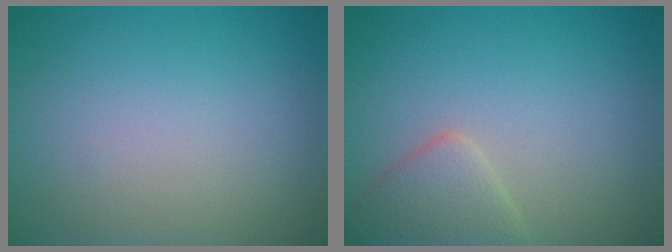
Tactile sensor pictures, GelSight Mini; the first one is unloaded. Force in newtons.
{"total": 2.9, "press": 2.9, "slide": 0.2}